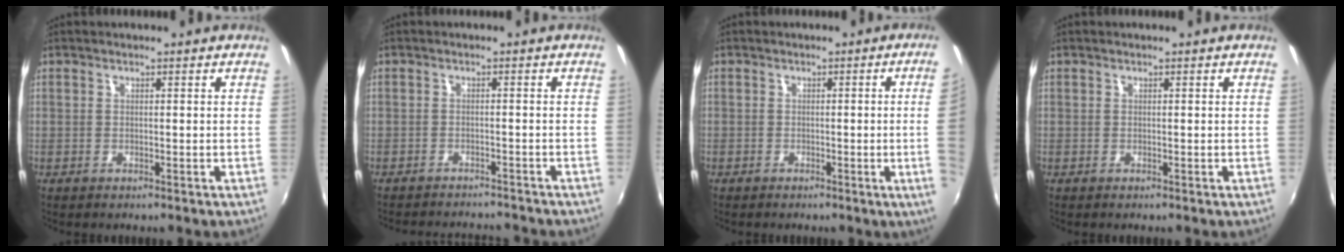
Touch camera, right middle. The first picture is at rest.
{"total": 8.7, "force": [-8.1, 1.5, 2.7], "torque": [-0.069, -0.010, -0.113]}
{"total": 5.6, "force": [-0.2, -1.9, 5.3], "torque": [-0.077, -0.011, 0.000]}
{"total": 0.0}